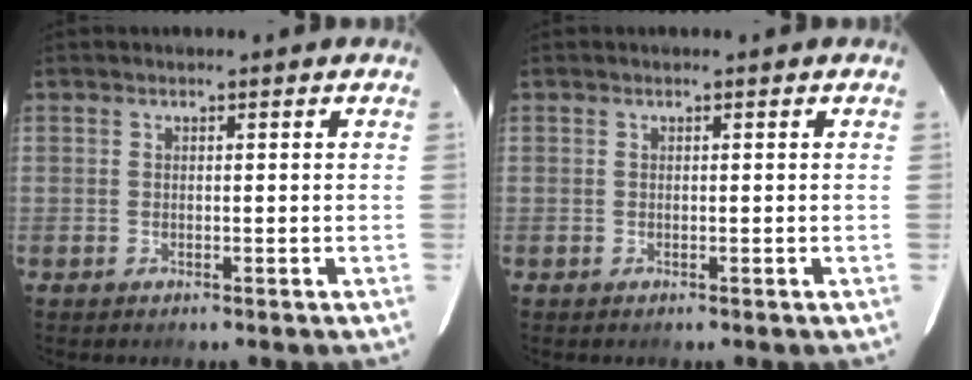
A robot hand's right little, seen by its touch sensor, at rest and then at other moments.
{"total": 0.0}